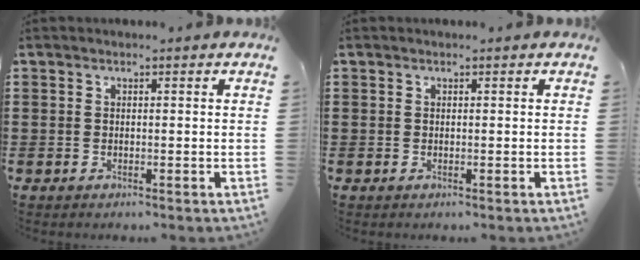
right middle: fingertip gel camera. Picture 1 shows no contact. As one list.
[{"total": 0.0}]